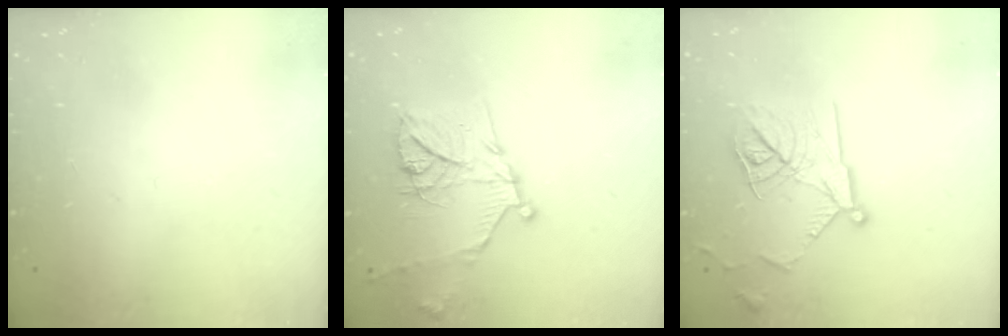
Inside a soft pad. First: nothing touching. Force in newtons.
{"total": 16.1, "press": 16.1, "slide": 1.3}
{"total": 16.1, "press": 16.1, "slide": 0.6}